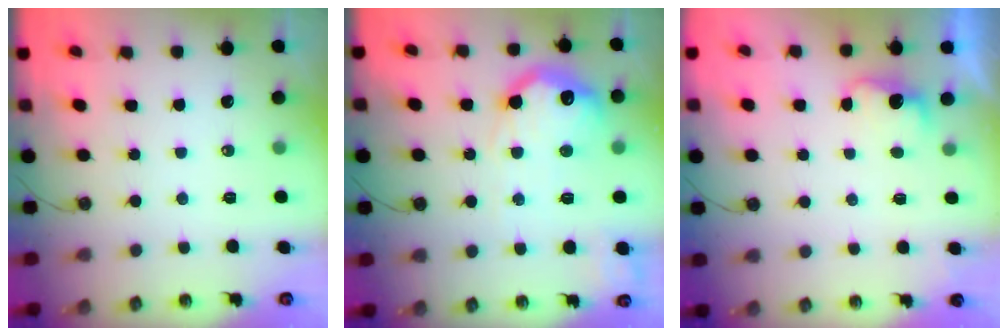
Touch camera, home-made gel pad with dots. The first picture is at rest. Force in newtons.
{"total": 18.7, "press": 18.7, "slide": 1.7}
{"total": 2.8, "press": 2.6, "slide": 1.0}